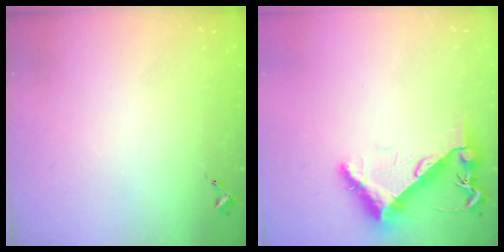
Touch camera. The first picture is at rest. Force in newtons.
{"total": 8.3, "press": 8.2, "slide": 1.0}